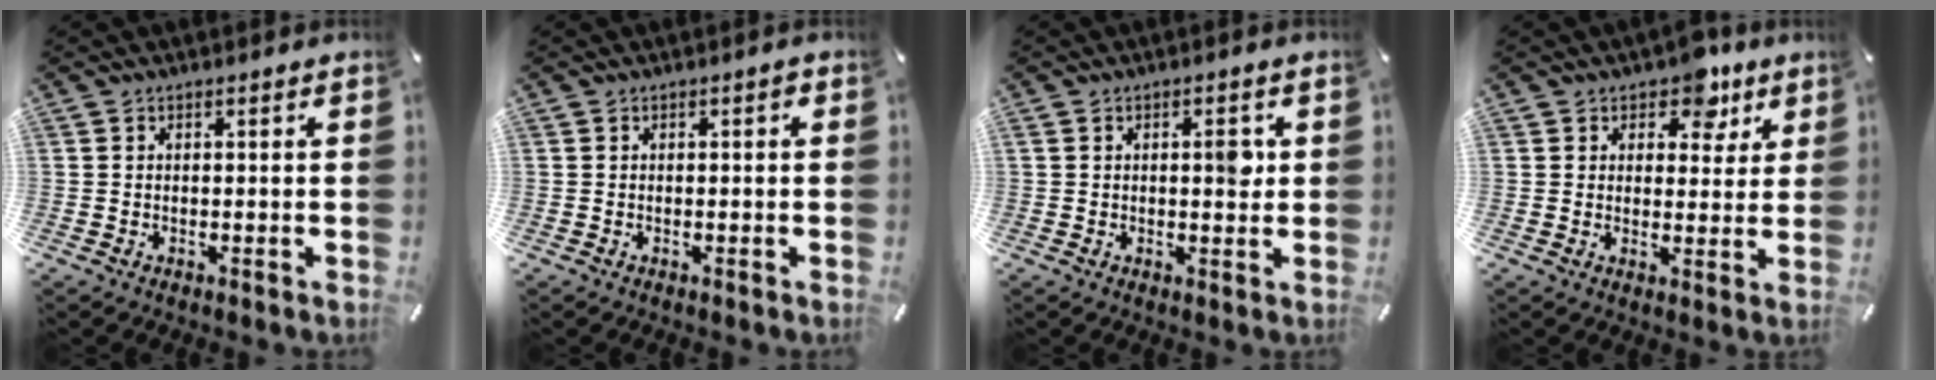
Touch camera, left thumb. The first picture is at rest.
{"total": 0.7, "force": [0.0, 0.3, 0.6], "torque": [-0.011, 0.003, -0.003]}
{"total": 4.5, "force": [0.9, 2.0, 3.9], "torque": [-0.047, -0.006, 0.005]}
{"total": 7.7, "force": [4.8, 5.0, 3.3], "torque": [-0.023, -0.029, 0.077]}